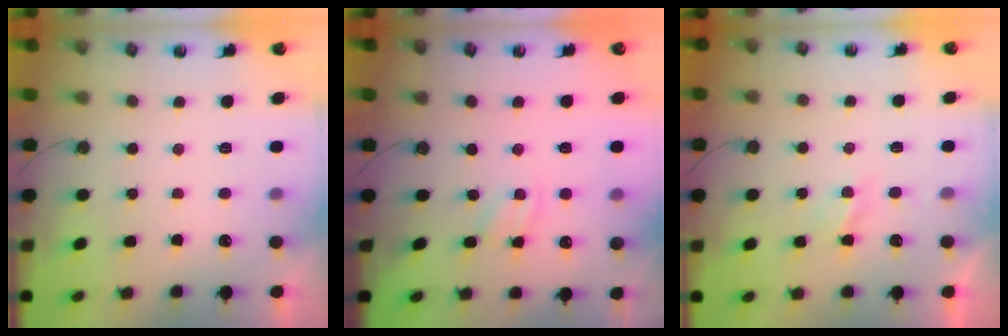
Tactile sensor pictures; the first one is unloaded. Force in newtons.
{"total": 2.1, "press": 2.1, "slide": 0.3}
{"total": 2.8, "press": 2.8, "slide": 0.2}